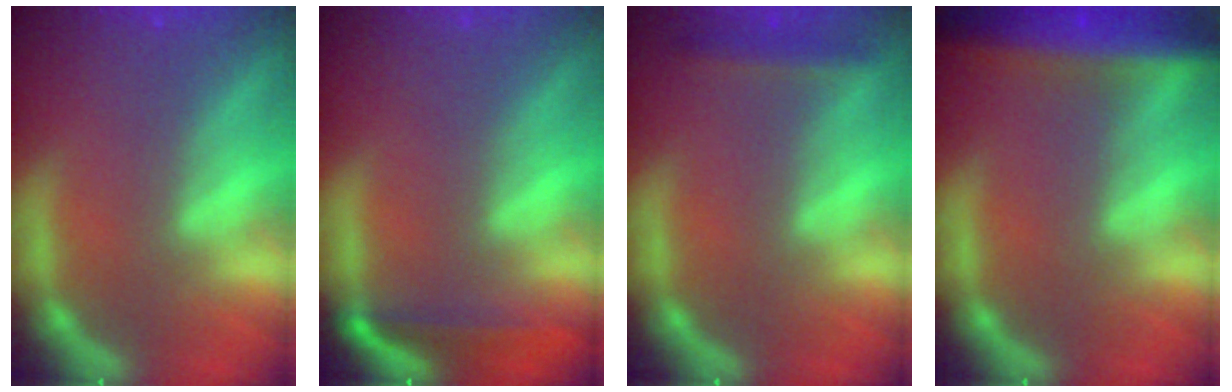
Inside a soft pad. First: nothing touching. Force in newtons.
{"total": 4.0}
{"total": 1.9}
{"total": 8.0}